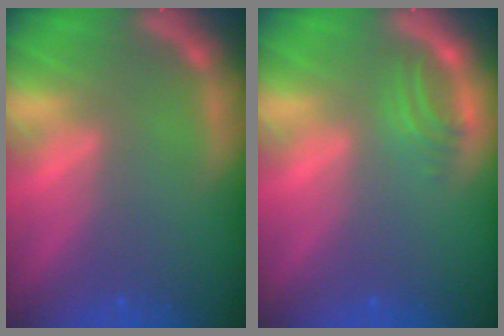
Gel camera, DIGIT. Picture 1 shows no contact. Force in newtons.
{"total": 2.0}